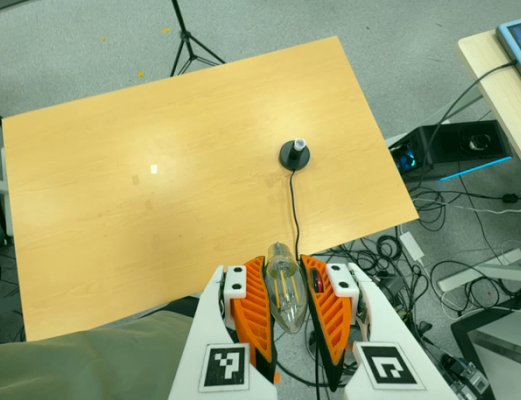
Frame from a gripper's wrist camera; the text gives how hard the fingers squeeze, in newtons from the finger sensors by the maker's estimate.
{"total": 21.8, "left": 23.4, "right": 20.2}